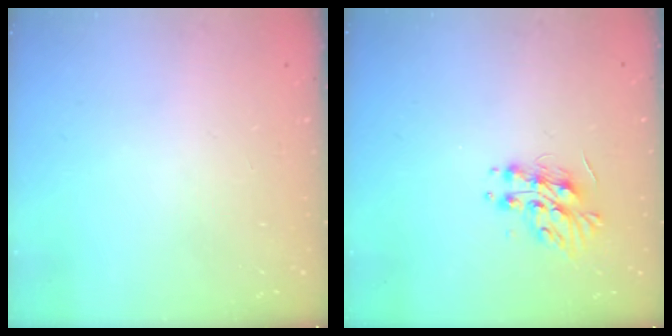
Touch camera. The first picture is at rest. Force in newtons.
{"total": 11.1, "press": 11.1, "slide": 0.2}